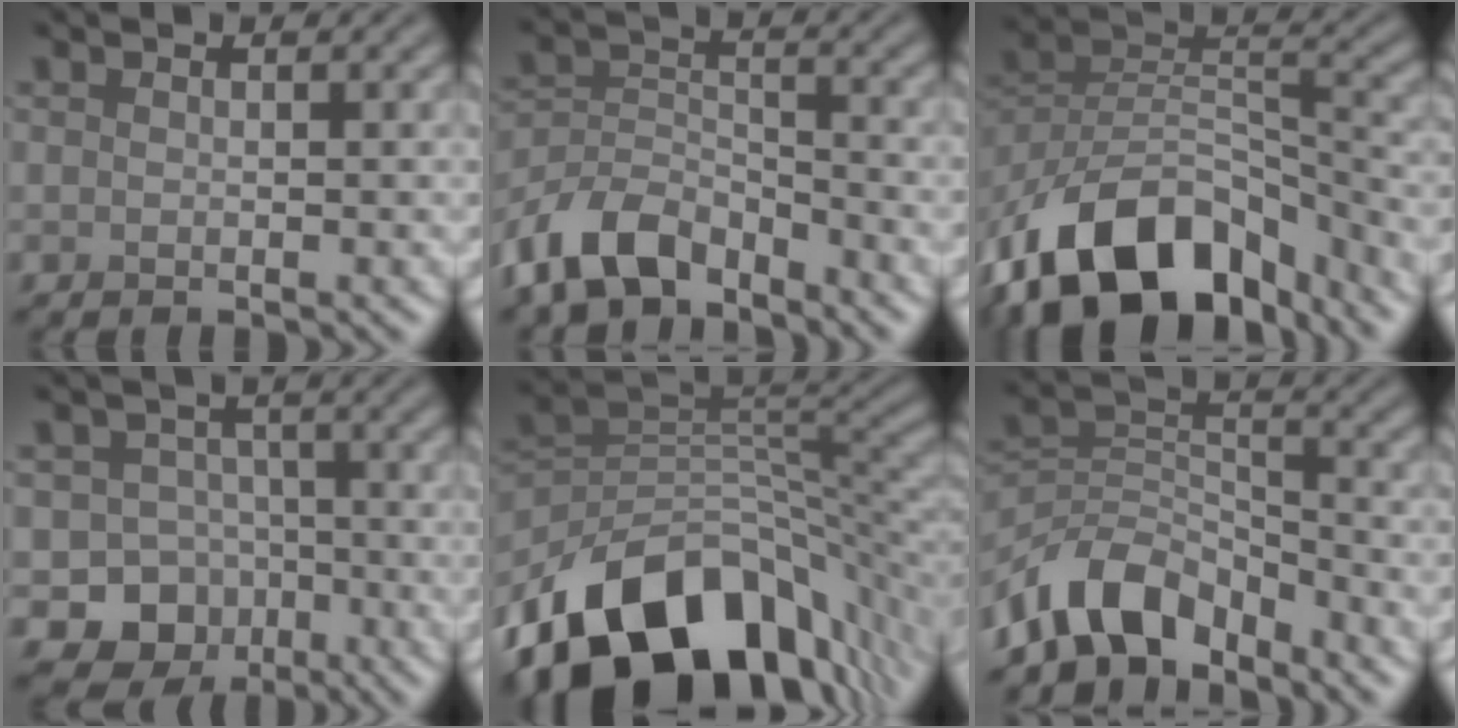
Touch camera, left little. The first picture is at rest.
{"total": 7.0, "force": [-5.6, 3.1, 3.0], "torque": [-0.054, -0.005, -0.119]}
{"total": 14.4, "force": [-9.1, 8.2, 7.6], "torque": [-0.154, 0.012, -0.164]}
{"total": 8.7, "force": [-4.0, 7.4, 2.1], "torque": [-0.004, -0.018, -0.078]}
{"total": 15.1, "force": [-8.6, 9.1, 8.4], "torque": [-0.137, 0.008, -0.156]}
{"total": 6.7, "force": [-5.3, 3.1, 2.7], "torque": [-0.037, 0.001, -0.110]}